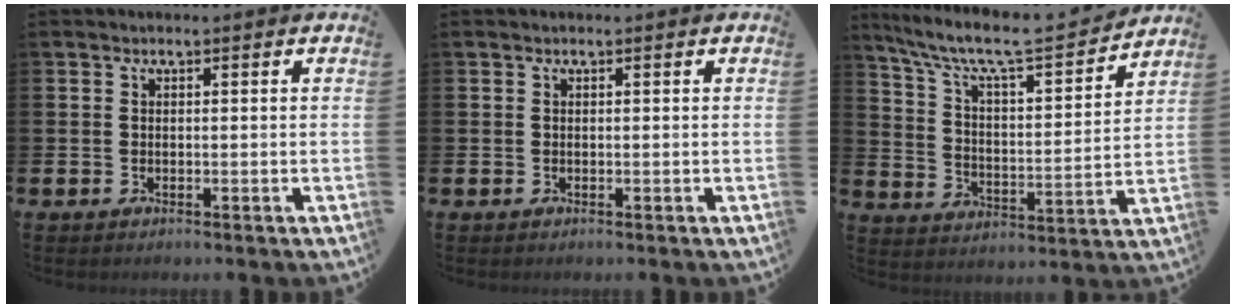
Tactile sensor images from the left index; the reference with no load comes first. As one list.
[{"total": 0.0}, {"total": 9.1, "force": [8.0, 1.7, 4.0], "torque": [-0.105, -0.059, 0.130]}]